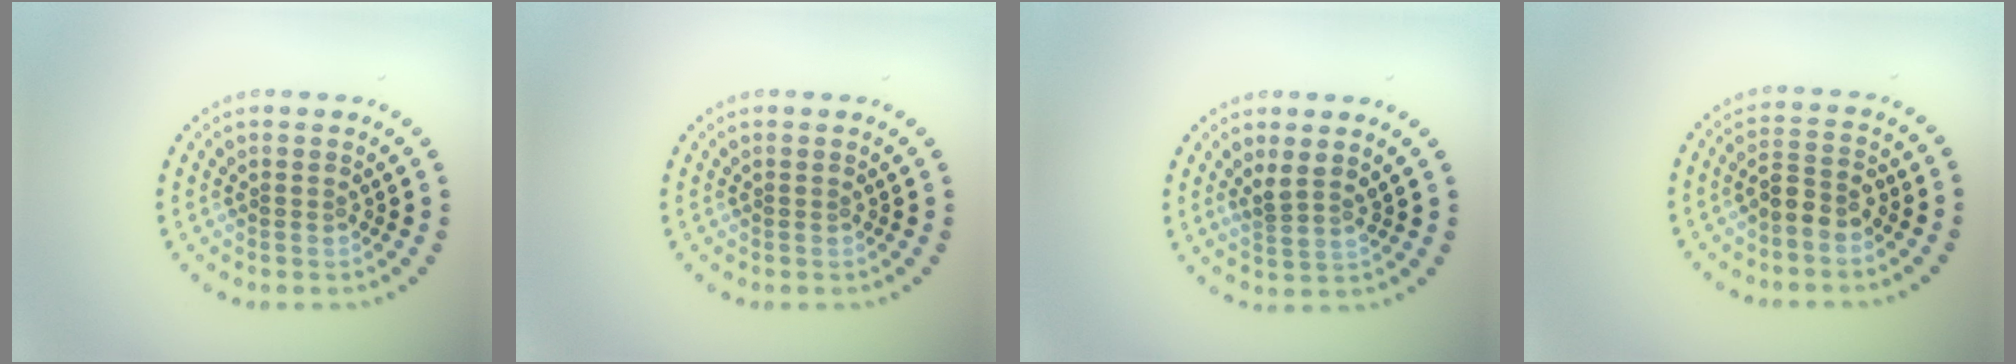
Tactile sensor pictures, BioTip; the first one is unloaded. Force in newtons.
{"total": 0.0}
{"total": 2.0, "press": 1.5, "slide": 1.4}
{"total": 2.5, "press": 2.3, "slide": 0.9}